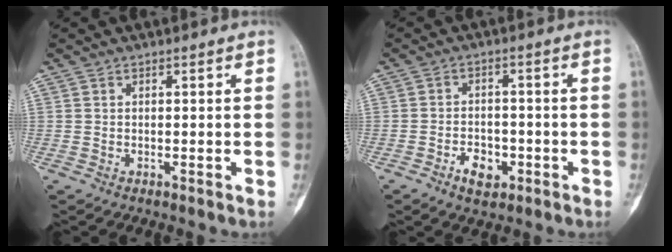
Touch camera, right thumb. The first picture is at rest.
{"total": 5.1, "force": [-2.5, 3.3, 3.0], "torque": [-0.034, 0.017, -0.038]}